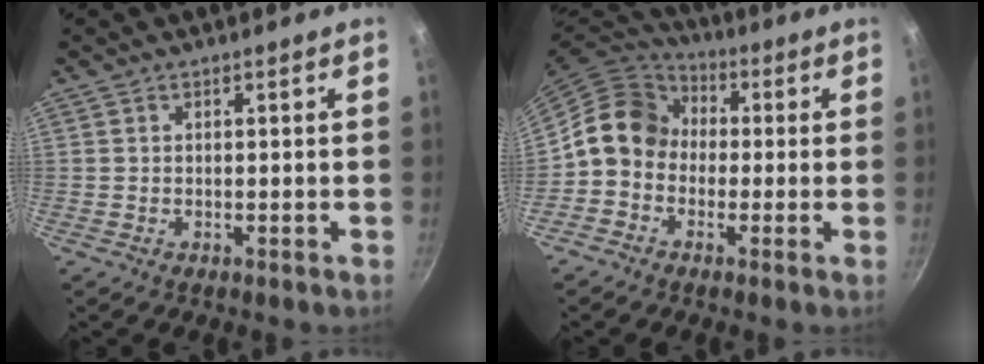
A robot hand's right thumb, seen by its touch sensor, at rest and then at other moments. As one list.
[{"total": 11.1, "force": [-0.2, 9.4, 6.0], "torque": [-0.070, 0.032, -0.029]}]